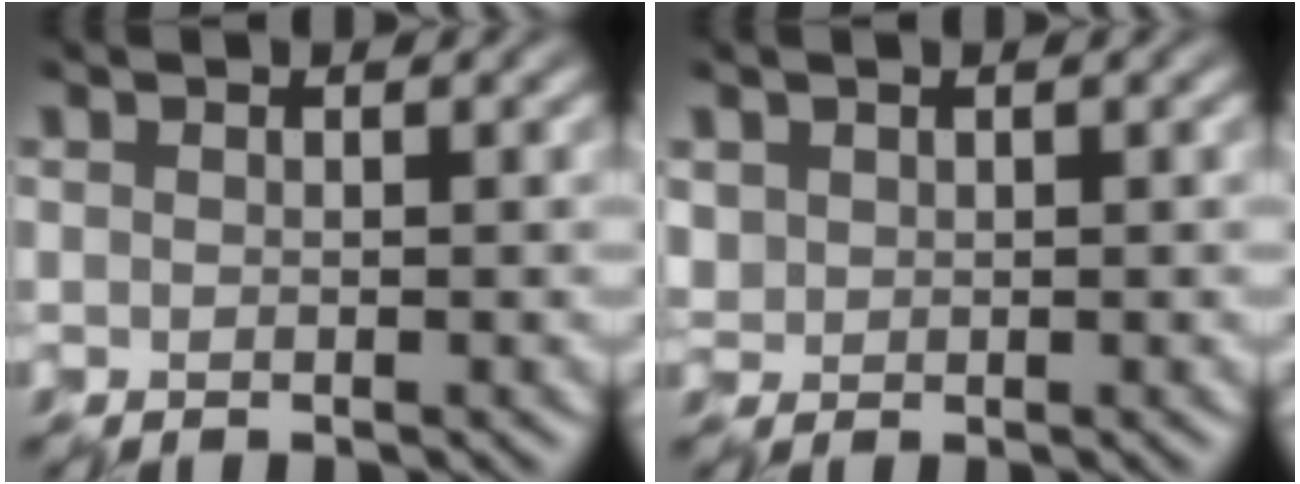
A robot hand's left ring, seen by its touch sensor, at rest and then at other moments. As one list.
[{"total": 1.2, "force": [0.4, 1.1, 0.4], "torque": [-0.021, -0.003, 0.015]}]